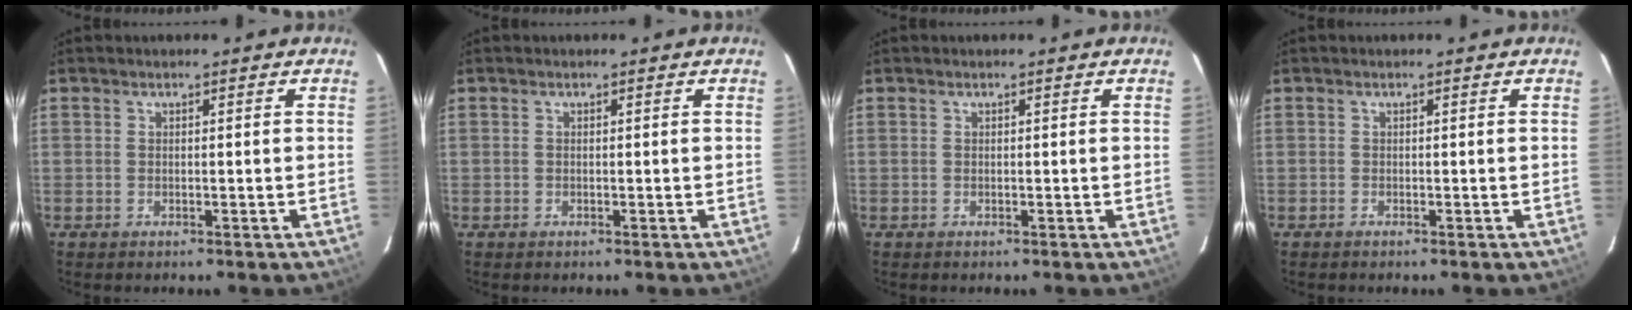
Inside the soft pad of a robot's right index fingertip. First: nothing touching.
{"total": 0.0}
{"total": 0.0}
{"total": 0.7, "force": [-0.4, -0.3, -0.5], "torque": [0.009, -0.002, -0.009]}